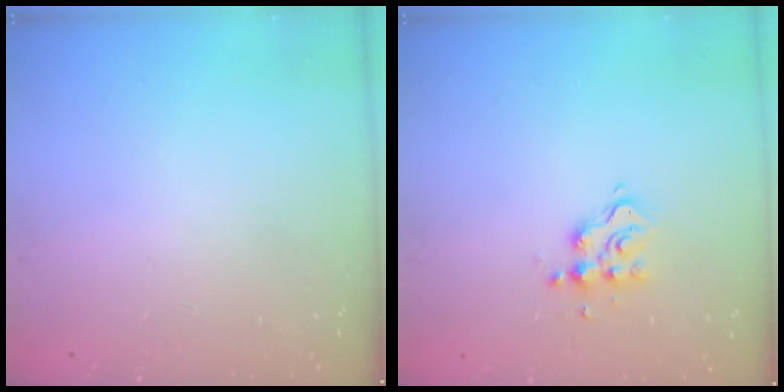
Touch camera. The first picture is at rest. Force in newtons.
{"total": 6.0, "press": 6.0, "slide": 0.3}